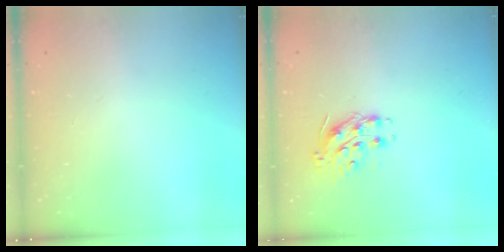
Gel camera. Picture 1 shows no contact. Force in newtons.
{"total": 8.4, "press": 8.4, "slide": 0.5}